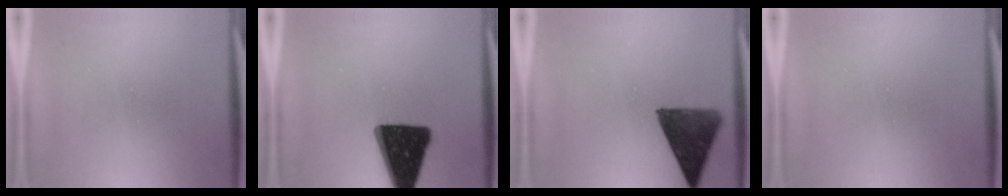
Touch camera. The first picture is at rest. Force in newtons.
{"total": 18.0}
{"total": 11.3}
{"total": 0.0}